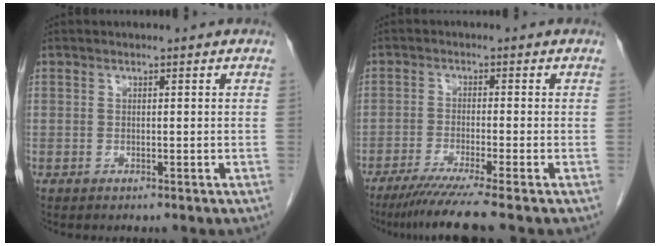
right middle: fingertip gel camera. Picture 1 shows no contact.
{"total": 7.8, "force": [-6.1, -1.8, 4.5], "torque": [-0.065, -0.029, -0.102]}